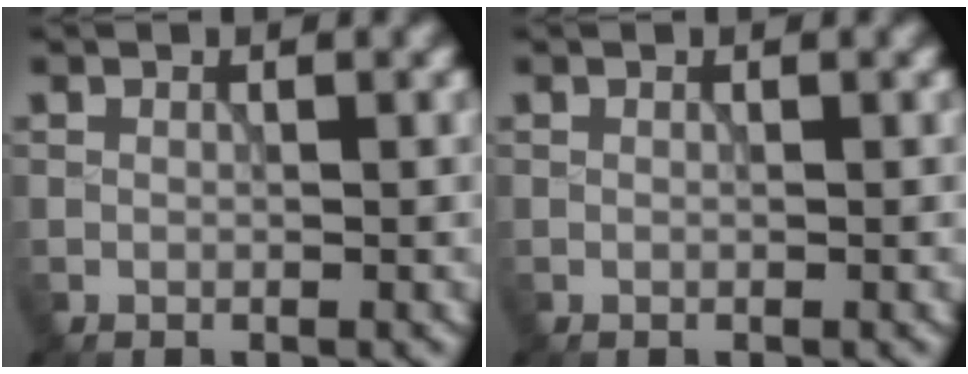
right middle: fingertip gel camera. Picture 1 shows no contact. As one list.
[{"total": 0.0}]